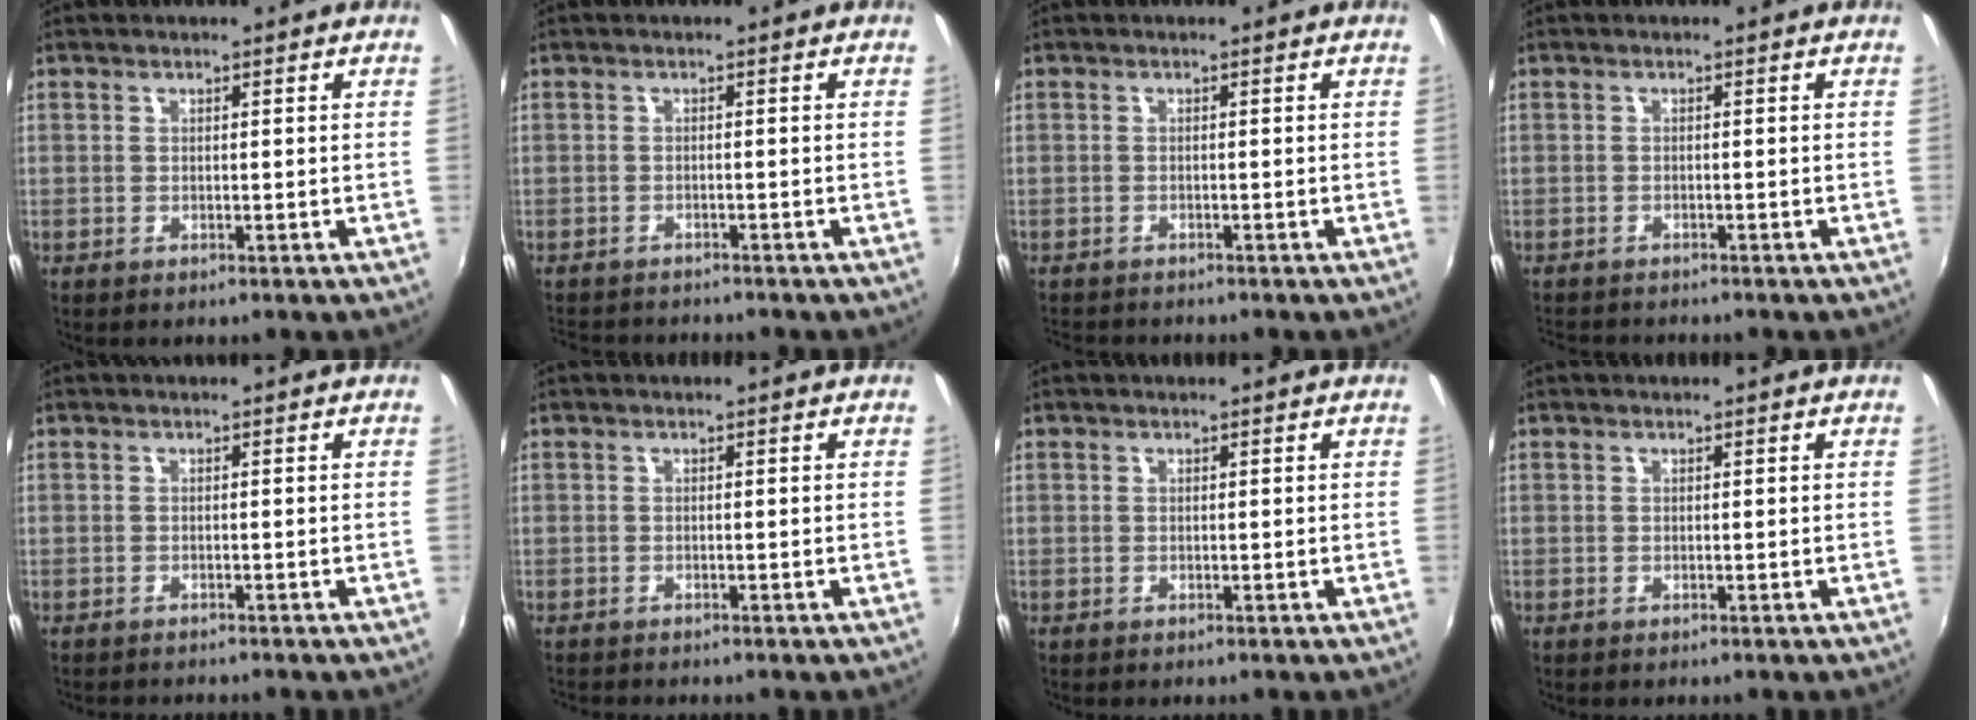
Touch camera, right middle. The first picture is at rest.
{"total": 6.1, "force": [-5.8, 1.1, 1.6], "torque": [-0.047, -0.017, -0.089]}
{"total": 3.2, "force": [-3.1, 0.3, 0.9], "torque": [-0.026, -0.020, -0.052]}
{"total": 4.0, "force": [-3.8, 0.4, 1.1], "torque": [-0.031, -0.020, -0.064]}
{"total": 1.9, "force": [-1.9, 0.1, 0.5], "torque": [-0.017, -0.012, -0.029]}
{"total": 1.0, "force": [-1.0, -0.1, 0.3], "torque": [-0.005, -0.008, -0.016]}
{"total": 0.0}
{"total": 0.0}